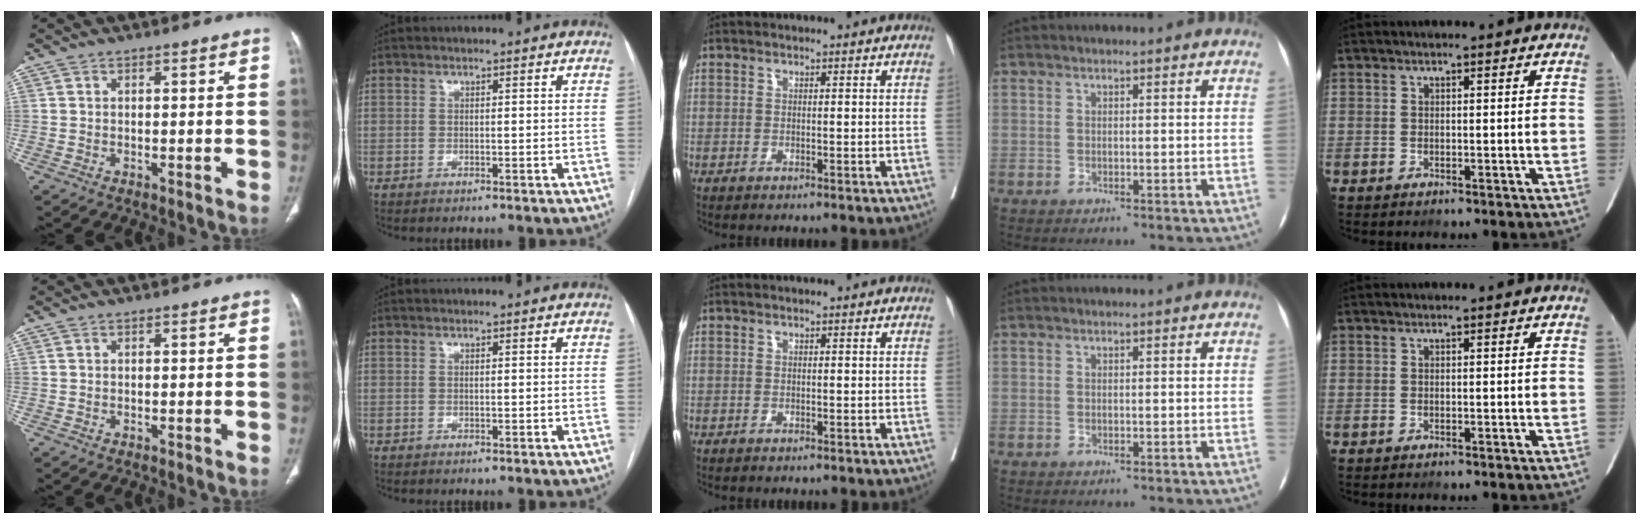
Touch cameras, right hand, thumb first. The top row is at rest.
{}